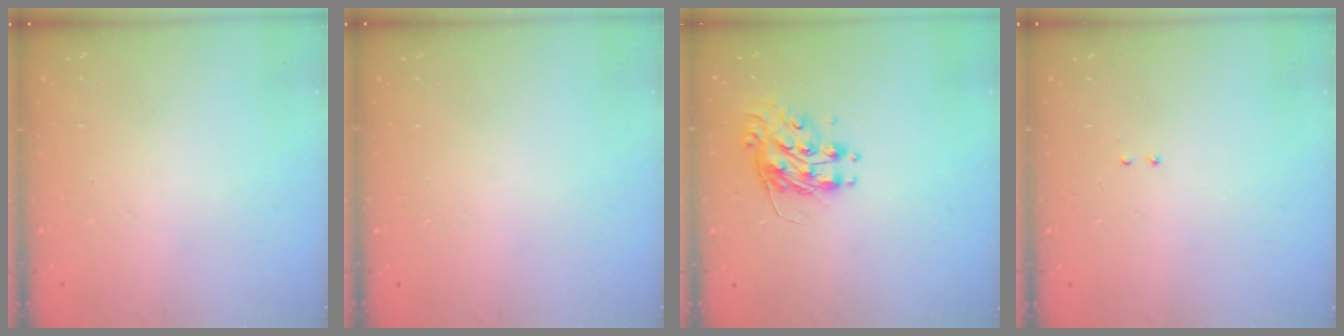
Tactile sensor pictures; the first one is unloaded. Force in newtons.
{"total": 0.0}
{"total": 9.2, "press": 9.2, "slide": 0.3}
{"total": 2.1, "press": 2.0, "slide": 0.6}